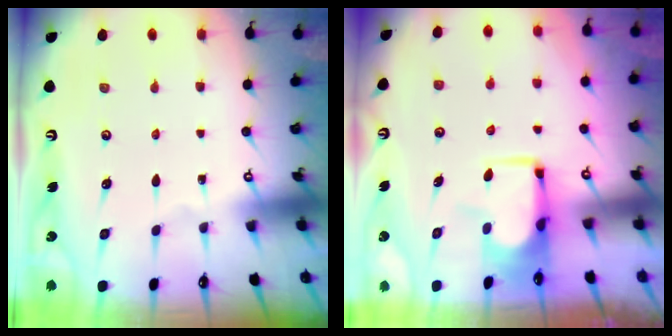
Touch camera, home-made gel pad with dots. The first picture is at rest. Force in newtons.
{"total": 2.2, "press": 2.2, "slide": 0.2}